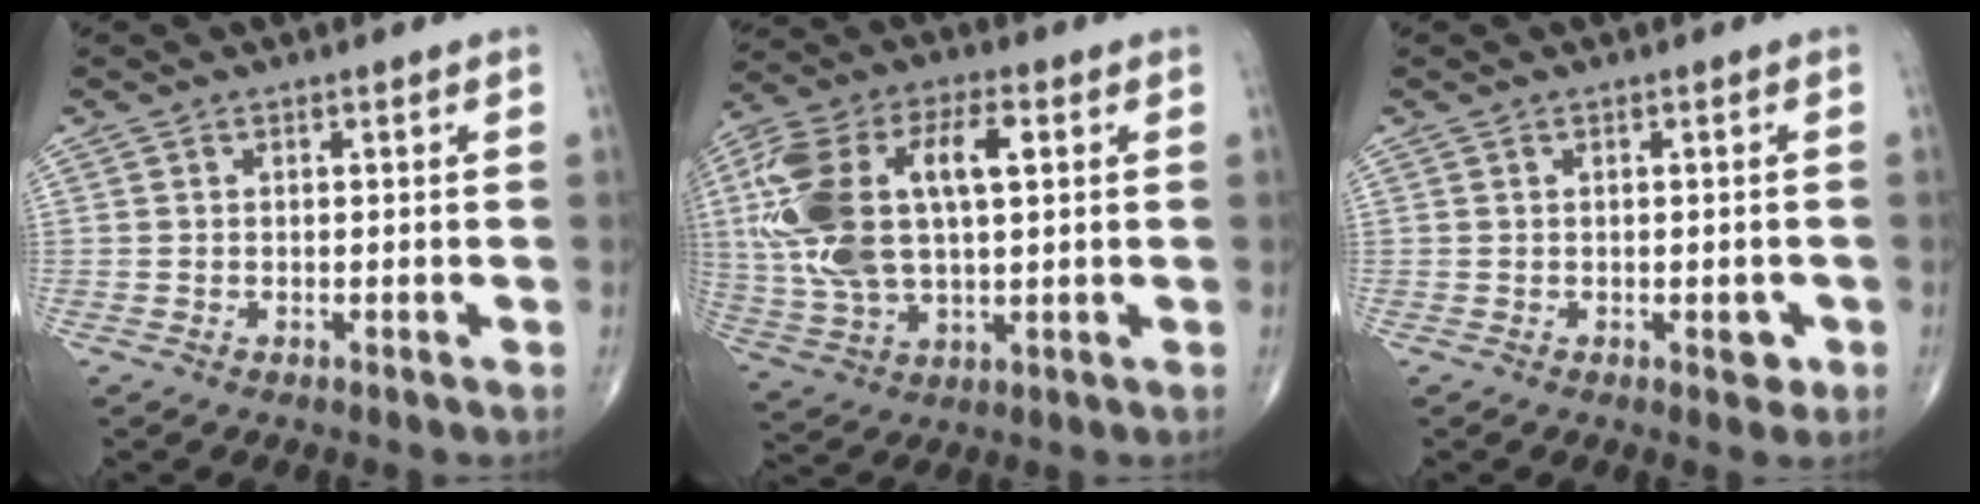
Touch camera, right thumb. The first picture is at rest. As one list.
[{"total": 21.3, "force": [3.8, 10.5, 18.1], "torque": [-0.383, 0.016, 0.065]}, {"total": 2.5, "force": [-0.8, 1.3, 2.1], "torque": [-0.017, -0.001, -0.006]}]